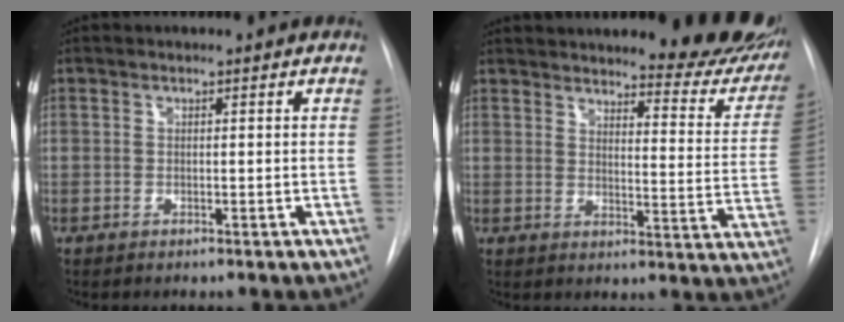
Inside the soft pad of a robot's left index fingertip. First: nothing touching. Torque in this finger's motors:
{"motor_torque": [0.48, -0.64, 0.35, 0.13]}